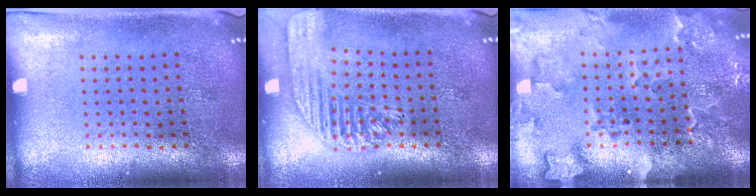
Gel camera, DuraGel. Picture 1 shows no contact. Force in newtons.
{"total": 1.7, "press": 1.5, "slide": 0.7}
{"total": 2.7, "press": 2.4, "slide": 1.2}